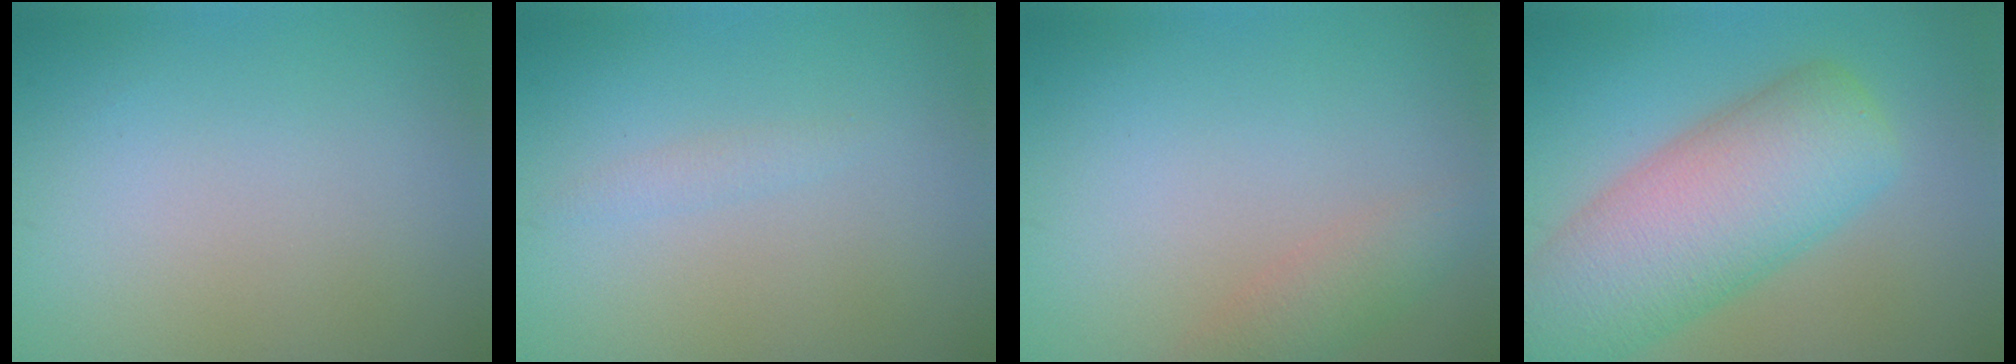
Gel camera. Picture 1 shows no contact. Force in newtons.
{"total": 0.9, "press": 0.9, "slide": 0.0}
{"total": 2.6, "press": 2.6, "slide": 0.1}
{"total": 10.6, "press": 10.6, "slide": 0.5}